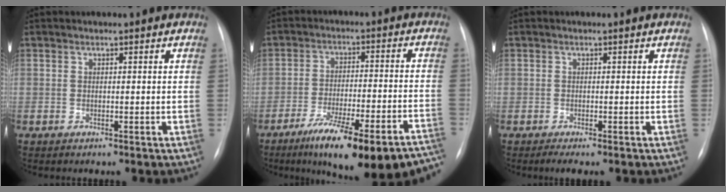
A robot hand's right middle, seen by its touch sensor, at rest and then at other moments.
{"total": 21.5, "force": [-16.5, 3.0, 13.5], "torque": [-0.143, 0.007, -0.239]}
{"total": 1.9, "force": [-1.4, 0.6, 1.1], "torque": [-0.021, -0.005, -0.019]}